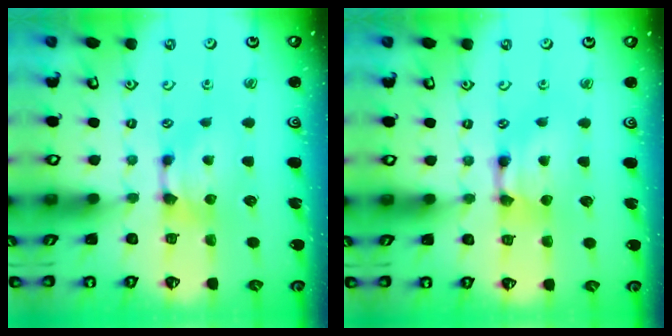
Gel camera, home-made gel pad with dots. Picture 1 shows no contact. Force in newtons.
{"total": 2.2, "press": 2.2, "slide": 0.1}